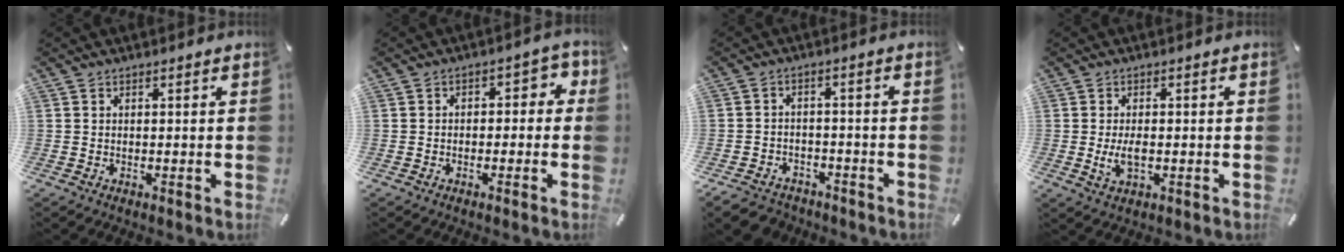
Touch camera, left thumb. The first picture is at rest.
{"total": 3.8, "force": [-1.0, 2.7, 2.4], "torque": [-0.040, 0.015, -0.026]}
{"total": 5.0, "force": [-3.8, 2.9, 1.3], "torque": [-0.029, 0.020, -0.073]}
{"total": 4.5, "force": [-0.6, 2.3, 3.8], "torque": [-0.087, -0.006, -0.013]}